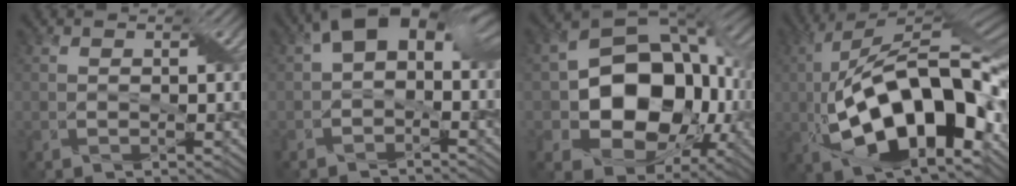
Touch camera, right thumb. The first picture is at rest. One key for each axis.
{"total": 10.0, "fx": 1.2, "fy": 6.4, "fz": 7.6, "tx": -0.114, "ty": -0.004, "tz": 0.019}
{"total": 15.3, "fx": -1.3, "fy": 11.4, "fz": 10.2, "tx": -0.167, "ty": -0.025, "tz": -0.022}
{"total": 18.9, "fx": -3.7, "fy": 7.3, "fz": 17.0, "tx": -0.308, "ty": 0.025, "tz": -0.074}